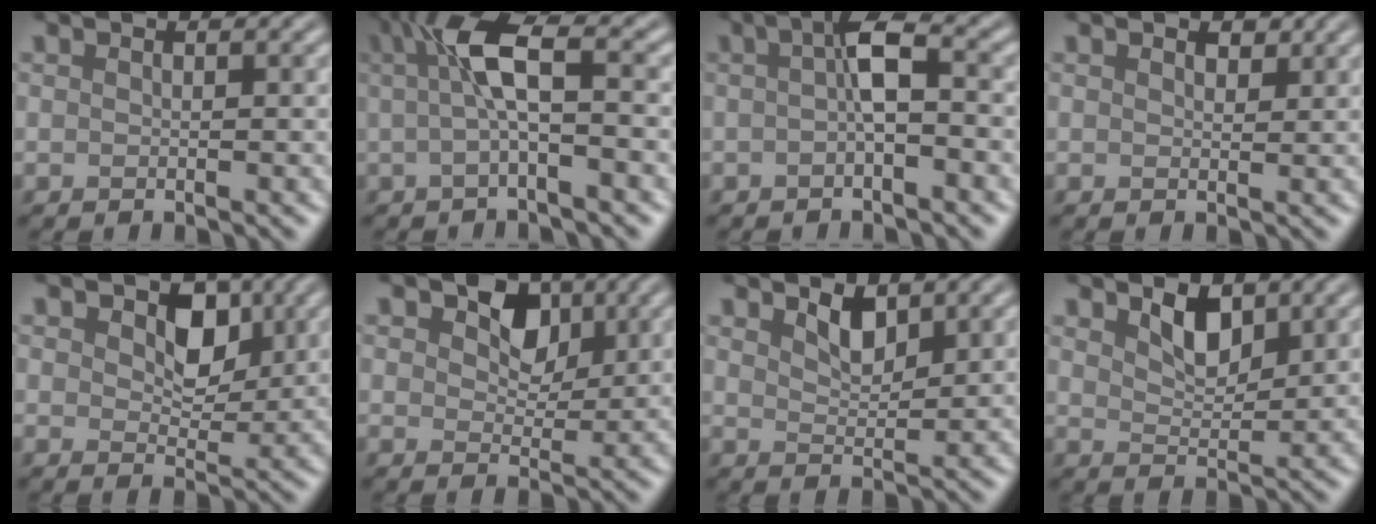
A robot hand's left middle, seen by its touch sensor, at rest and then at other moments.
{"total": 4.7, "force": [0.8, 0.9, 4.5], "torque": [-0.092, 0.015, 0.014]}
{"total": 3.0, "force": [0.0, 0.5, 2.9], "torque": [-0.054, 0.014, 0.000]}
{"total": 1.2, "force": [1.1, 0.2, 0.3], "torque": [-0.005, 0.004, 0.021]}
{"total": 3.8, "force": [1.6, 2.5, 2.3], "torque": [-0.044, 0.001, 0.026]}
{"total": 4.1, "force": [2.1, 2.7, 2.2], "torque": [-0.040, 0.005, 0.026]}
{"total": 2.1, "force": [1.8, 0.6, 0.8], "torque": [-0.021, 0.000, 0.038]}
{"total": 2.7, "force": [2.1, 1.0, 1.4], "torque": [-0.035, 0.000, 0.041]}